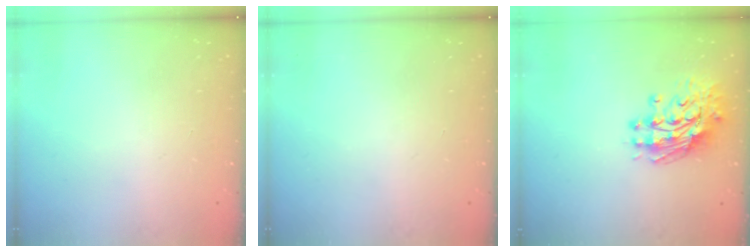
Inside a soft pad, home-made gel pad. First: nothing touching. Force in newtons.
{"total": 0.0}
{"total": 11.5, "press": 11.4, "slide": 1.2}